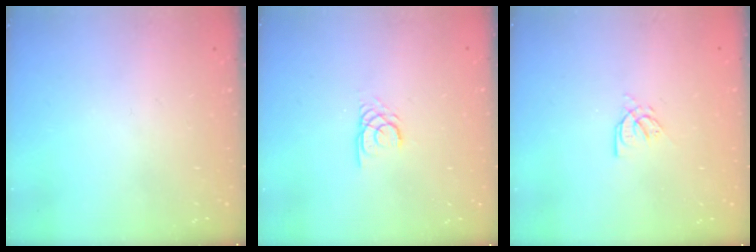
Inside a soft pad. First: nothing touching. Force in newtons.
{"total": 2.4, "press": 2.4, "slide": 0.2}
{"total": 4.2, "press": 4.2, "slide": 0.2}